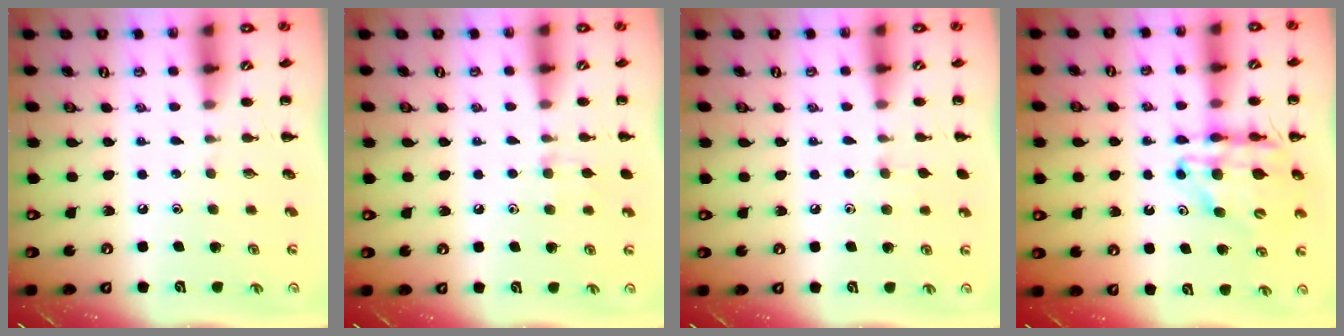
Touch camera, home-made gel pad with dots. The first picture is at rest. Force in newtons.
{"total": 6.5, "press": 6.0, "slide": 2.3}
{"total": 4.4, "press": 4.0, "slide": 1.7}
{"total": 12.5, "press": 12.0, "slide": 3.6}